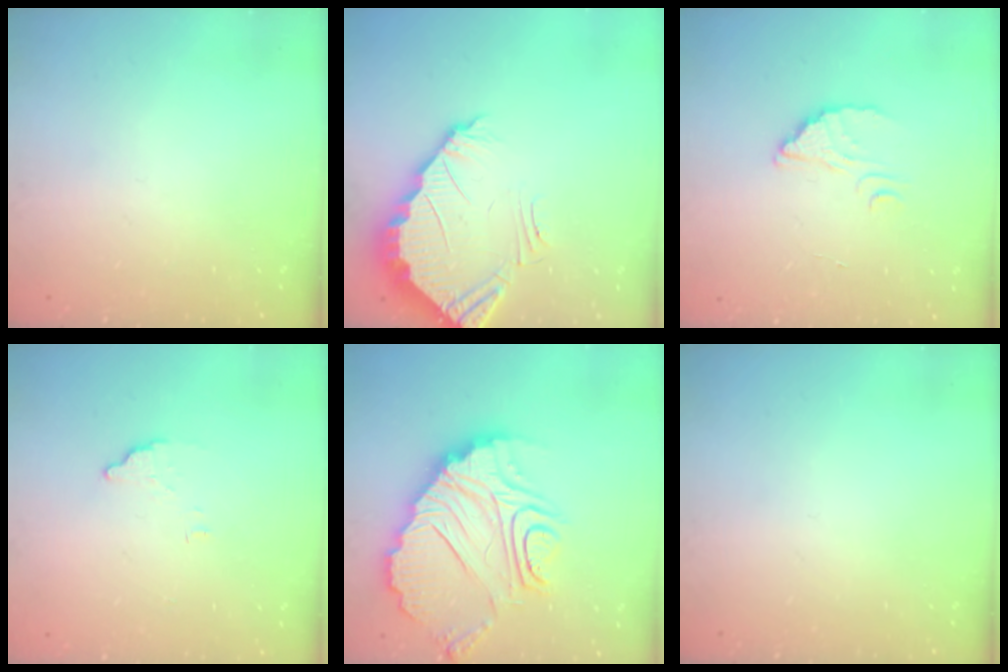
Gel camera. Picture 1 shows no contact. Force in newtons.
{"total": 4.0, "press": 4.0, "slide": 0.2}
{"total": 2.6, "press": 2.6, "slide": 0.1}
{"total": 3.9, "press": 3.8, "slide": 0.3}
{"total": 20.8, "press": 20.8, "slide": 1.7}
{"total": 0.0}